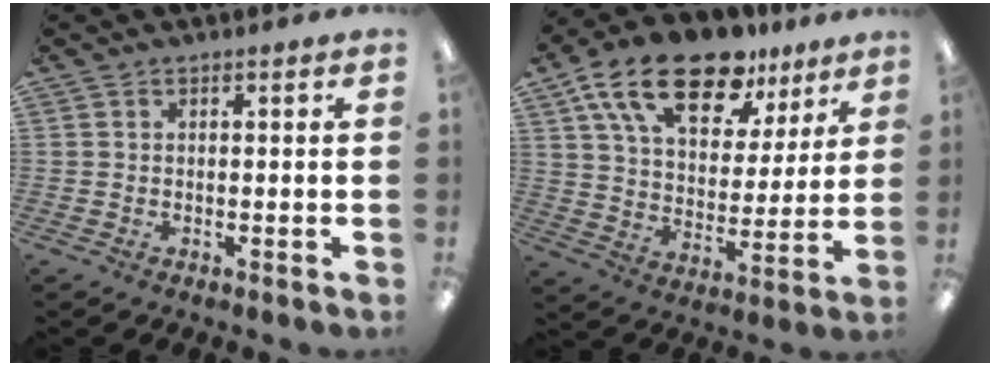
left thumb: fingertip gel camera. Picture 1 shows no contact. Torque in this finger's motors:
{"motor_torque": [0.73, 0.47, 1.82, -0.95, 0.41]}